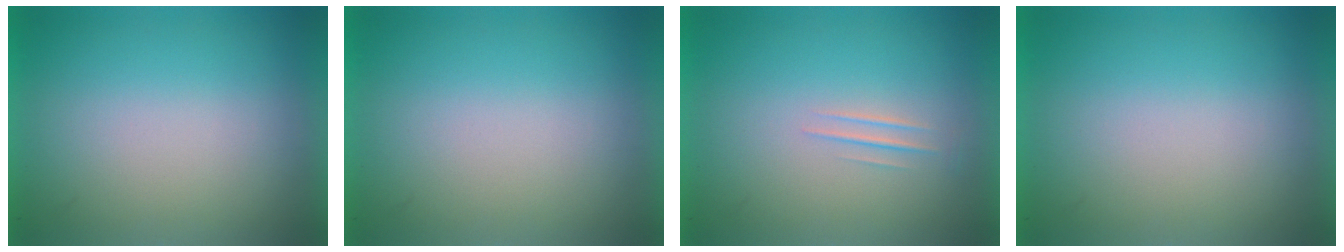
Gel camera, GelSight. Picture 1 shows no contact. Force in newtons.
{"total": 1.2}
{"total": 1.1}
{"total": 0.0}